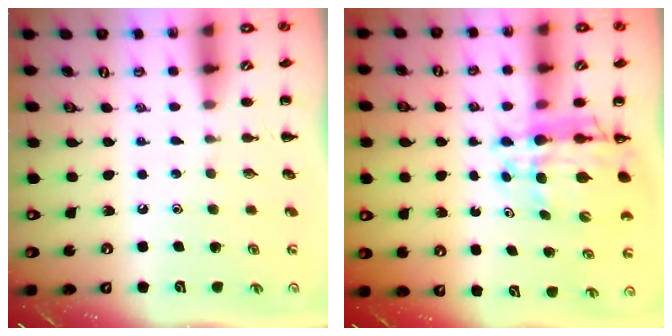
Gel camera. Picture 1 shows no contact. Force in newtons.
{"total": 10.7, "press": 10.3, "slide": 3.2}